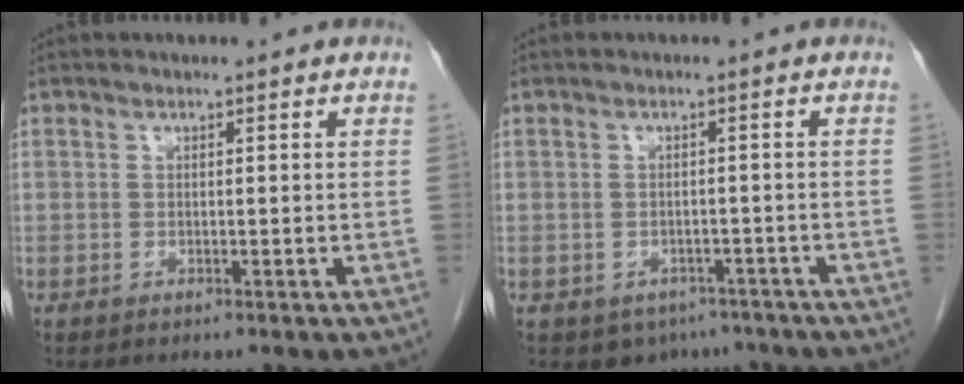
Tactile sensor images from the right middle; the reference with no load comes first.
{"total": 4.6, "force": [-3.3, 3.1, 0.7], "torque": [-0.002, 0.006, -0.040]}